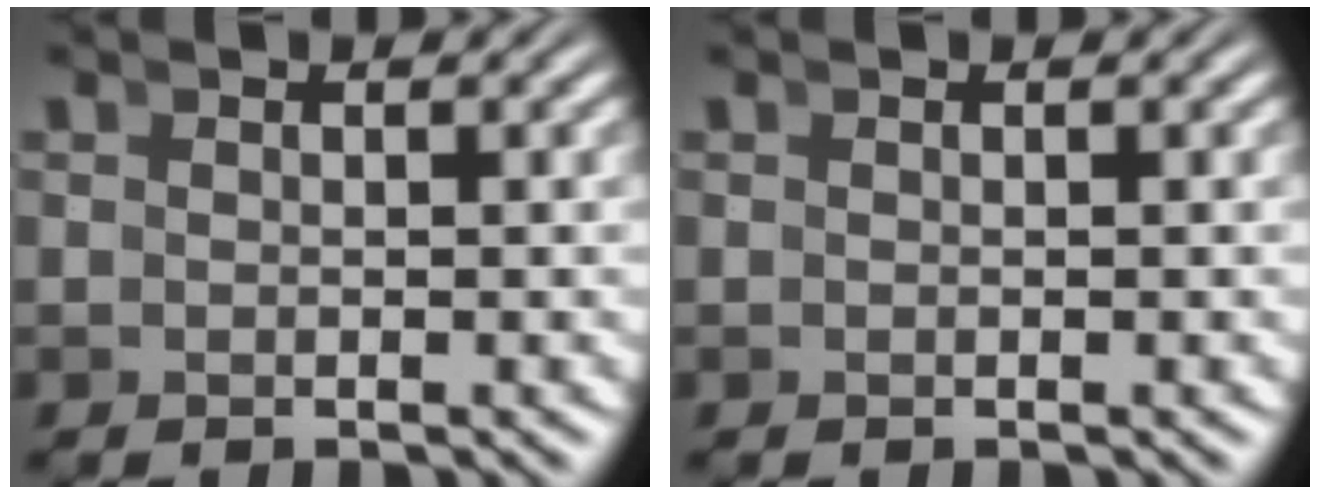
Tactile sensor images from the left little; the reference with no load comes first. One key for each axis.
{"total": 0.0}